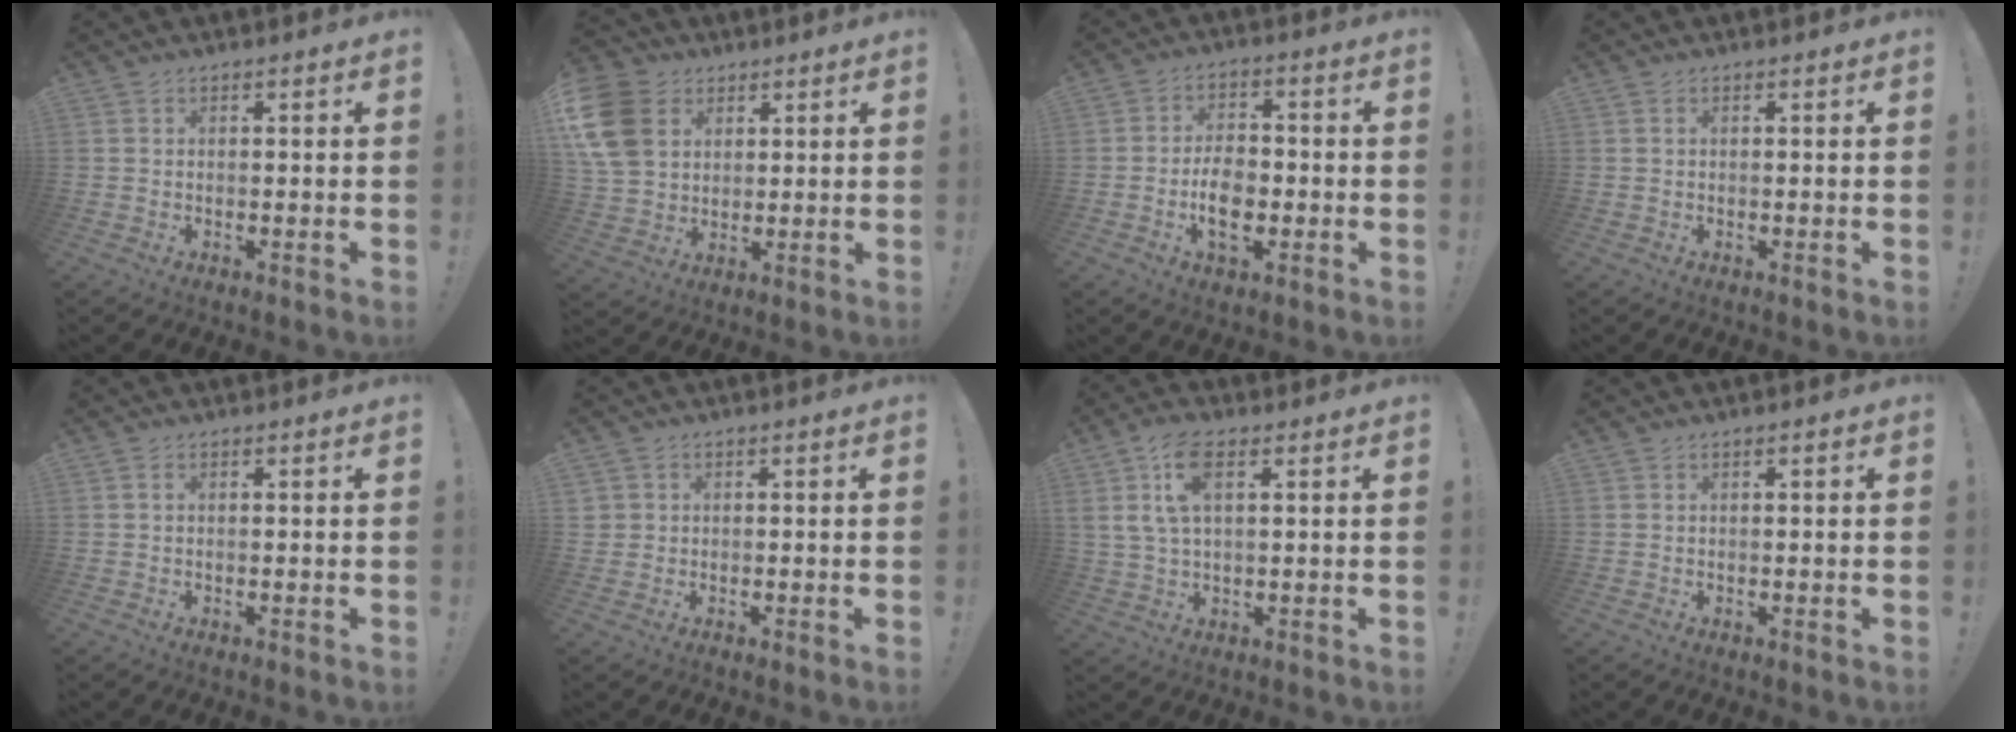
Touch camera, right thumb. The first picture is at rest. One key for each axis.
{"total": 15.3, "fx": 5.2, "fy": 12.0, "fz": 7.9, "tx": -0.138, "ty": -0.019, "tz": 0.105}
{"total": 8.8, "fx": -2.8, "fy": 5.7, "fz": 6.0, "tx": -0.103, "ty": 0.011, "tz": -0.048}
{"total": 0.0}
{"total": 0.7, "fx": 0.2, "fy": 0.1, "fz": 0.6, "tx": -0.016, "ty": 0.002, "tz": 0.004}
{"total": 1.6, "fx": 0.2, "fy": 1.5, "fz": 0.3, "tx": -0.006, "ty": 0.000, "tz": 0.003}
{"total": 9.1, "fx": 3.5, "fy": 4.0, "fz": 7.4, "tx": -0.138, "ty": 0.005, "tz": 0.065}
{"total": 0.6, "fx": 0.1, "fy": 0.1, "fz": 0.6, "tx": -0.006, "ty": -0.001, "tz": 0.000}